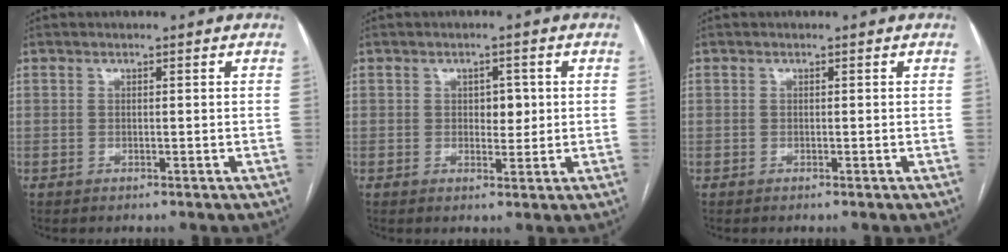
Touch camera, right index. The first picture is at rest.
{"total": 2.9, "force": [0.4, 1.8, 2.2], "torque": [-0.024, 0.003, 0.007]}
{"total": 0.0}